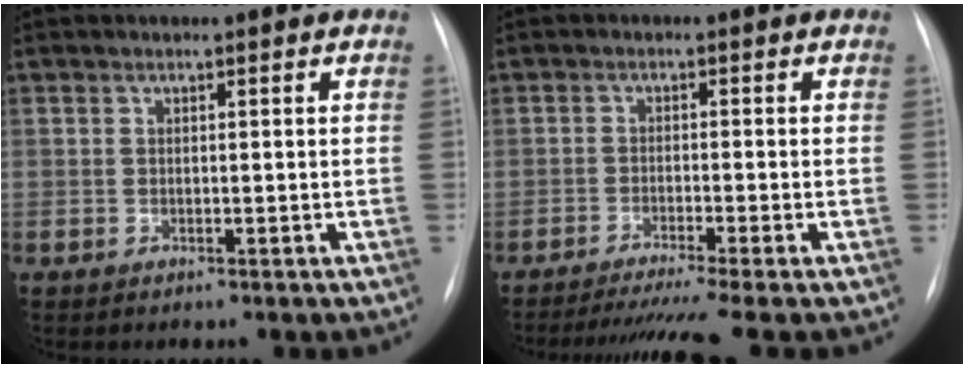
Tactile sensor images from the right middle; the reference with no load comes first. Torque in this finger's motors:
{"motor_torque": [0.08, -0.05, 0.06, 0.04]}